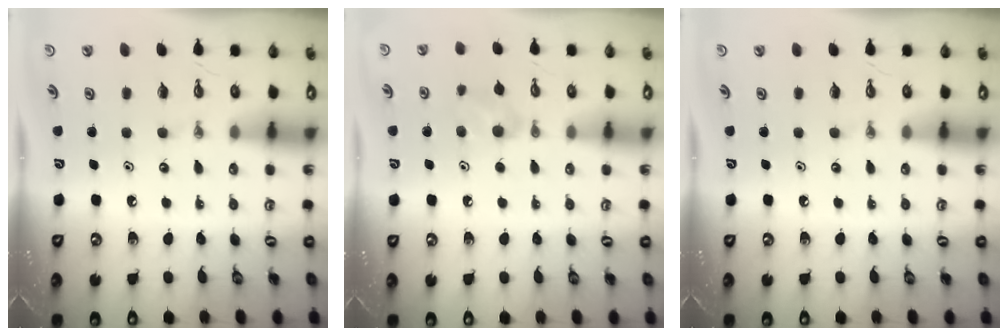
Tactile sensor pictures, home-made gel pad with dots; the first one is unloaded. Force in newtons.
{"total": 6.1, "press": 6.0, "slide": 1.4}
{"total": 0.0}